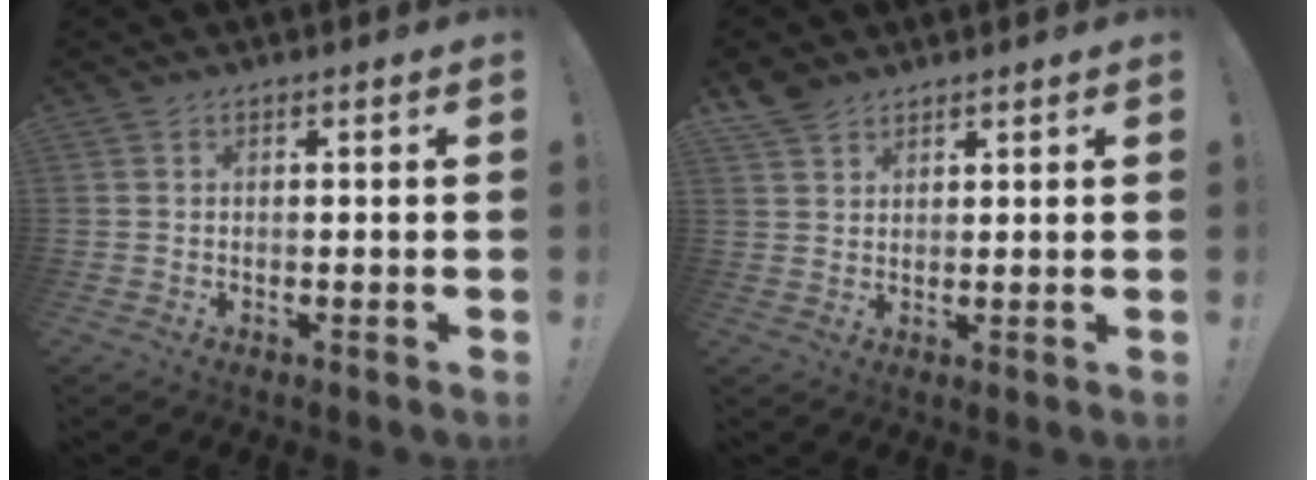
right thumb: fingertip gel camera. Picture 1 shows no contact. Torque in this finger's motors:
{"motor_torque": [-0.63, 0.74, 0.34, 0.27, 0.24]}